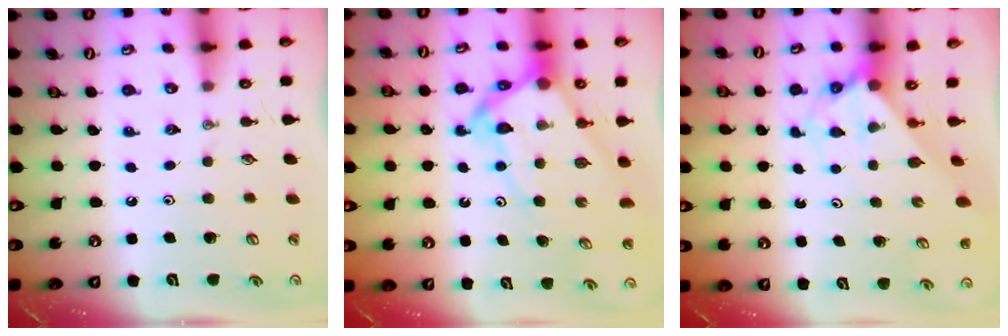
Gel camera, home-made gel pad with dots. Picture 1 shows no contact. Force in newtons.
{"total": 9.5, "press": 9.5, "slide": 0.8}
{"total": 2.3, "press": 2.2, "slide": 0.2}